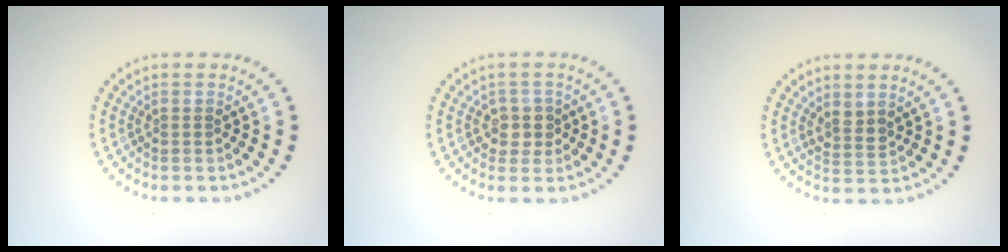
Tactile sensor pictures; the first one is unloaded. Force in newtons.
{"total": 2.0, "press": 1.8, "slide": 1.0}
{"total": 1.5, "press": 1.2, "slide": 0.9}